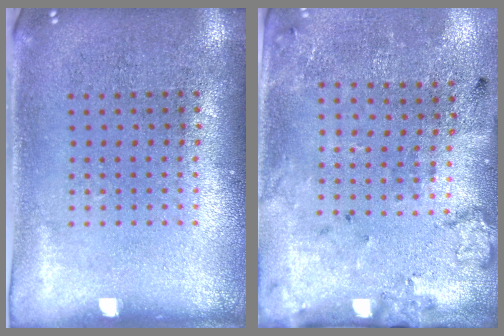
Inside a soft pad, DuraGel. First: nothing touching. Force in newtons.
{"total": 2.3, "press": 1.4, "slide": 1.9}